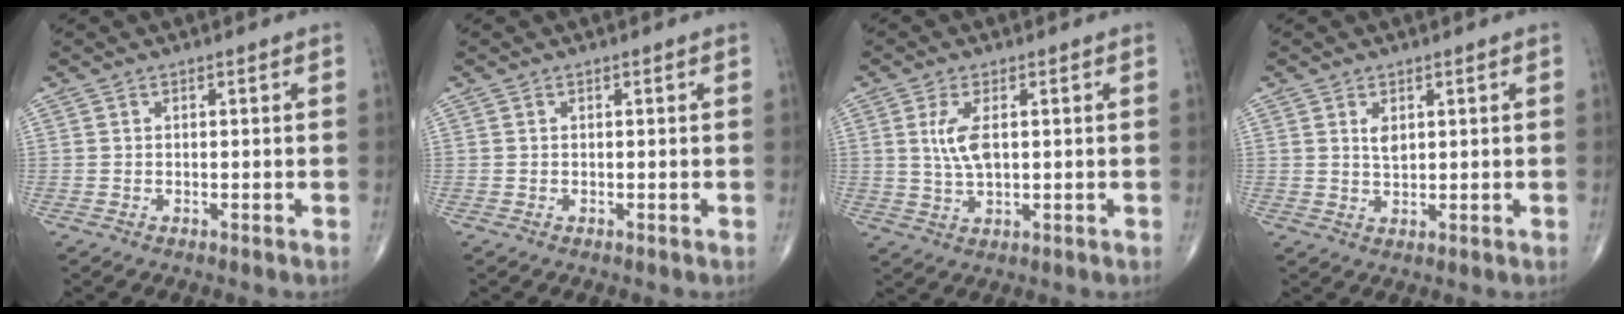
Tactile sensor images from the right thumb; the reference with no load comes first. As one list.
[{"total": 0.0}, {"total": 5.5, "force": [1.1, 2.4, 4.9], "torque": [-0.103, -0.004, 0.025]}, {"total": 2.4, "force": [1.0, 1.3, 1.8], "torque": [-0.027, -0.008, 0.021]}]